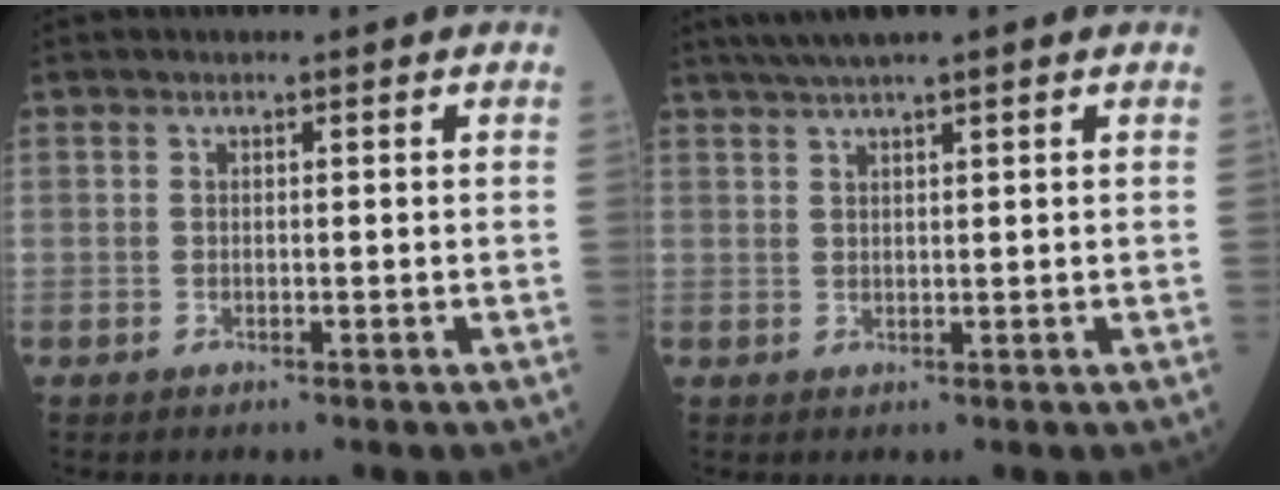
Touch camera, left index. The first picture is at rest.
{"total": 5.1, "force": [3.9, -0.3, 3.2], "torque": [-0.063, 0.029, 0.072]}